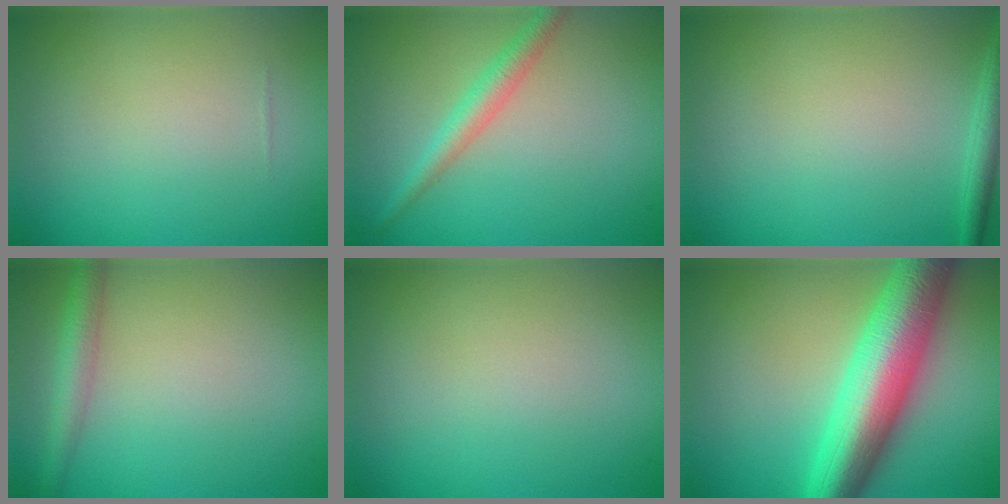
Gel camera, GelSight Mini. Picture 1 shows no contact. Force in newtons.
{"total": 2.6, "press": 2.6, "slide": 0.0}
{"total": 1.6, "press": 1.6, "slide": 0.1}
{"total": 2.7, "press": 2.7, "slide": 0.1}
{"total": 0.0}
{"total": 10.5, "press": 10.5, "slide": 0.1}